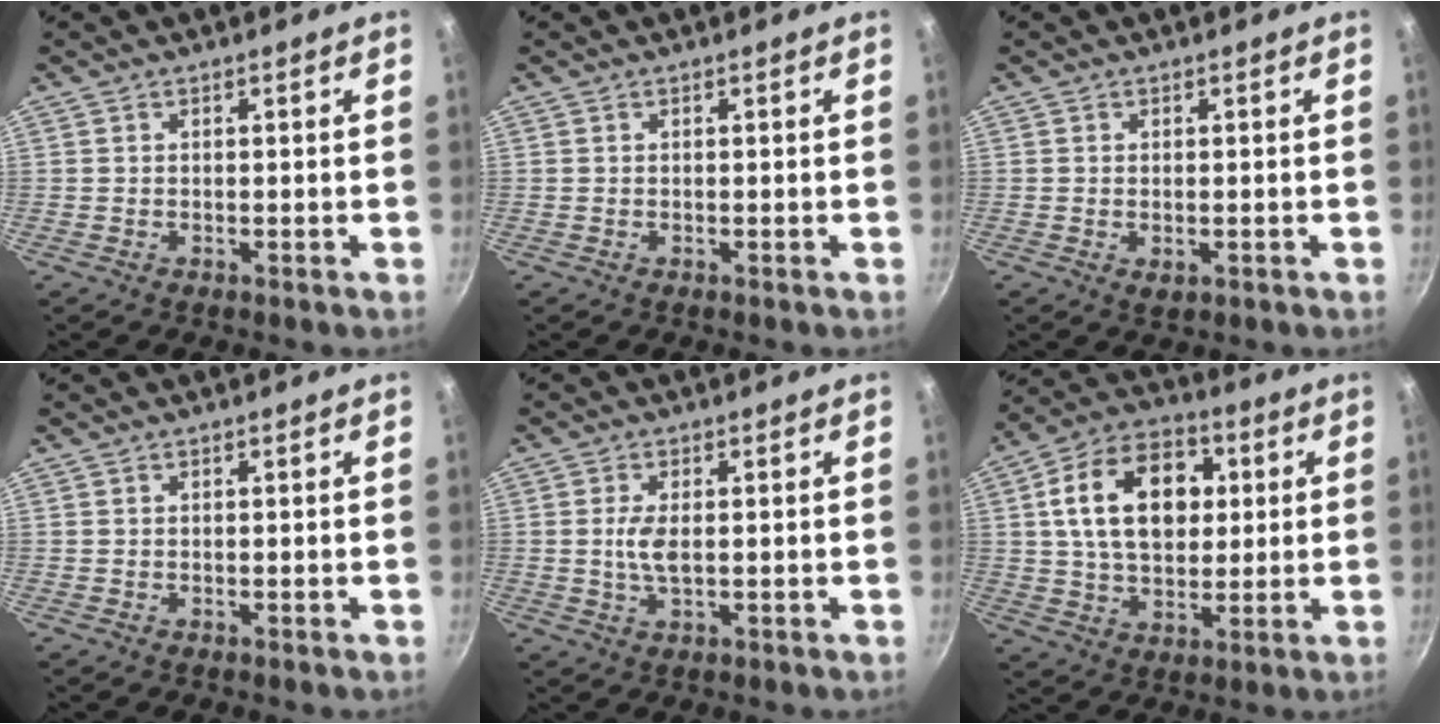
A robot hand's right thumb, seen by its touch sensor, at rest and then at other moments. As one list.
[{"total": 0.0}, {"total": 1.7, "force": [-0.3, 1.0, 1.4], "torque": [-0.022, -0.004, -0.003]}, {"total": 0.0}, {"total": 5.2, "force": [-0.1, 2.3, 4.7], "torque": [-0.102, -0.001, -0.005]}, {"total": 18.3, "force": [3.7, 12.5, 12.9], "torque": [-0.184, 0.013, 0.052]}]